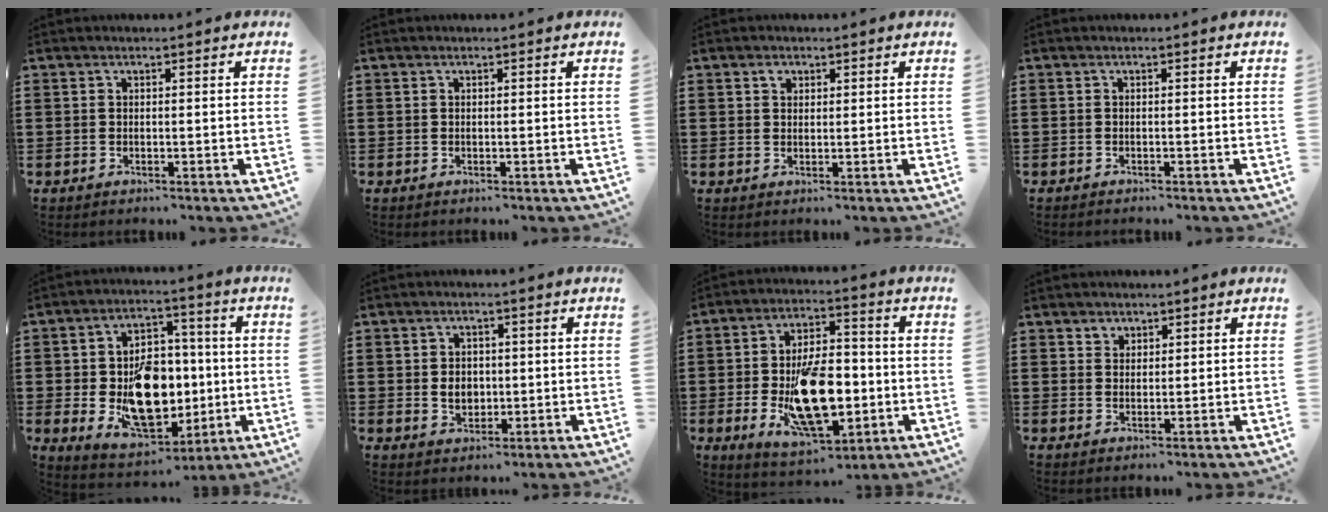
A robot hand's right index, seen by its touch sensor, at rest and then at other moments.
{"total": 0.0}
{"total": 1.3, "force": [0.6, 1.0, 0.6], "torque": [-0.013, 0.003, 0.012]}
{"total": 0.7, "force": [-0.7, -0.1, 0.0], "torque": [0.000, -0.003, -0.014]}
{"total": 13.5, "force": [-1.5, 9.2, 9.8], "torque": [-0.161, 0.001, -0.018]}
{"total": 3.5, "force": [-0.1, 2.7, 2.2], "torque": [-0.041, 0.005, -0.006]}
{"total": 15.1, "force": [-3.2, 7.2, 12.9], "torque": [-0.227, -0.009, -0.052]}
{"total": 1.9, "force": [1.3, 1.4, -0.1], "torque": [0.003, 0.003, 0.024]}